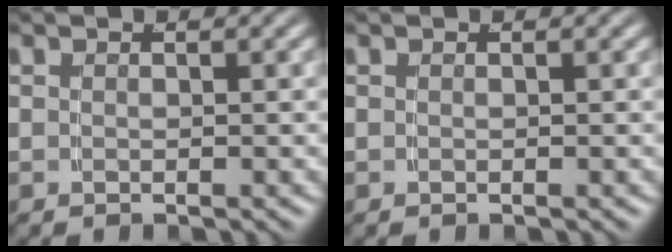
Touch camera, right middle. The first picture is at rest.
{"total": 0.0}